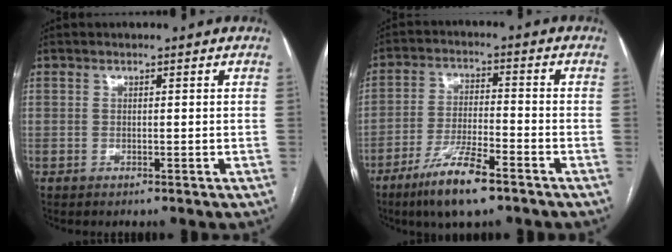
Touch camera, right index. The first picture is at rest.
{"total": 9.9, "force": [-6.4, 1.6, 7.4], "torque": [-0.141, -0.015, -0.115]}